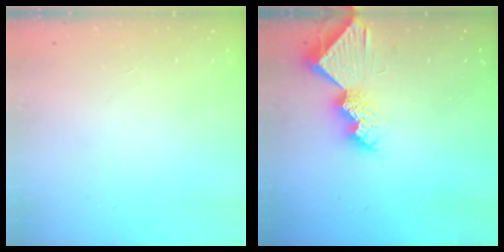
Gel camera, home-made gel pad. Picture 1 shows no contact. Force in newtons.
{"total": 10.4, "press": 10.3, "slide": 1.2}